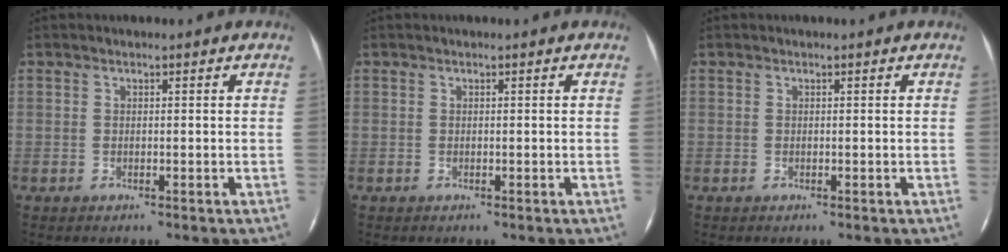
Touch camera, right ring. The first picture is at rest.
{"total": 0.0}
{"total": 0.0}